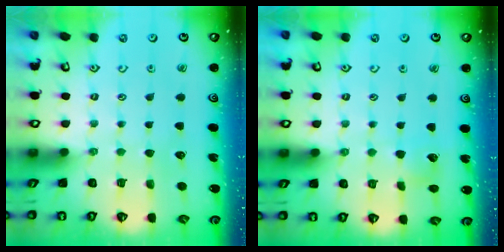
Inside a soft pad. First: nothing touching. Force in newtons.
{"total": 5.0, "press": 4.9, "slide": 0.5}